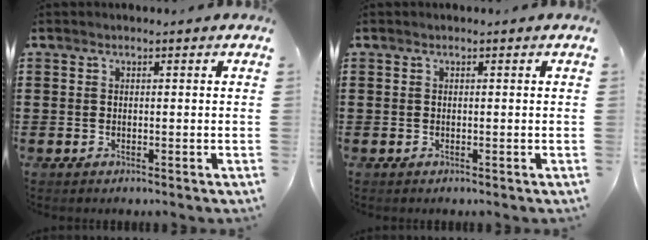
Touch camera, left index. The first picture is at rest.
{"total": 0.0}